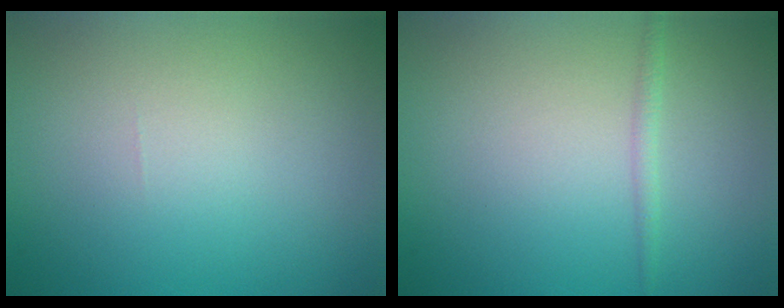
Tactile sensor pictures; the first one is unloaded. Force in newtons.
{"total": 1.0, "press": 1.0, "slide": 0.0}